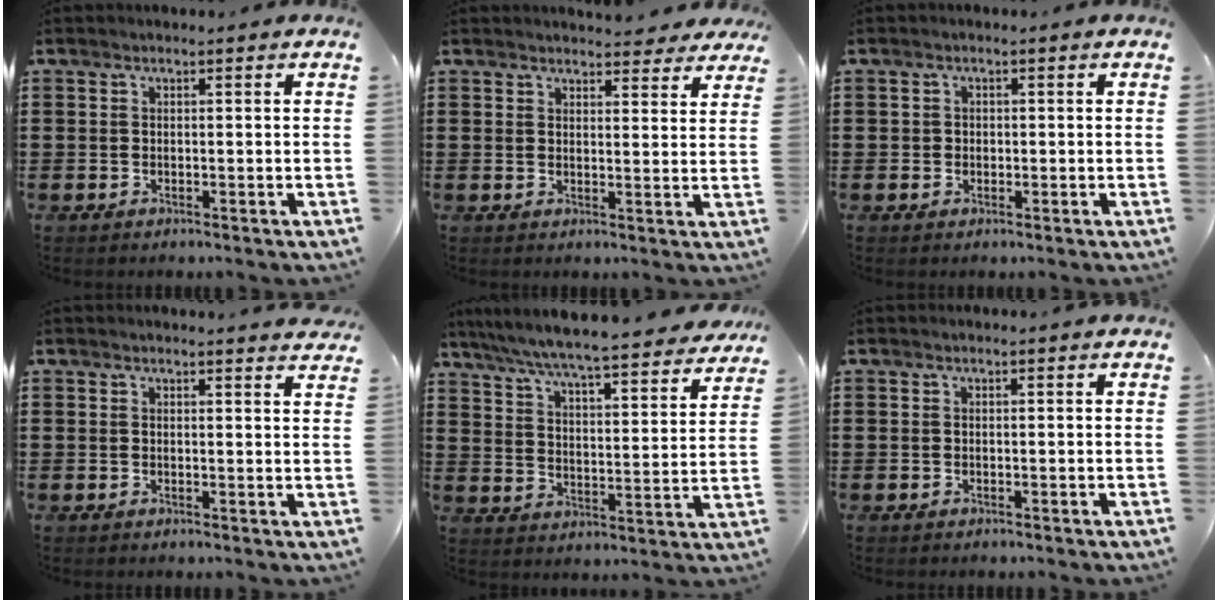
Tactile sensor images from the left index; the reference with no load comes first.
{"total": 3.4, "force": [3.3, 0.6, 0.7], "torque": [-0.005, -0.016, 0.058]}
{"total": 1.0, "force": [0.0, 1.0, 0.2], "torque": [-0.008, 0.007, -0.002]}
{"total": 1.7, "force": [1.6, 0.0, 0.5], "torque": [-0.005, -0.003, 0.031]}
{"total": 6.1, "force": [5.8, -0.6, 1.9], "torque": [-0.065, -0.046, 0.094]}
{"total": 0.0}